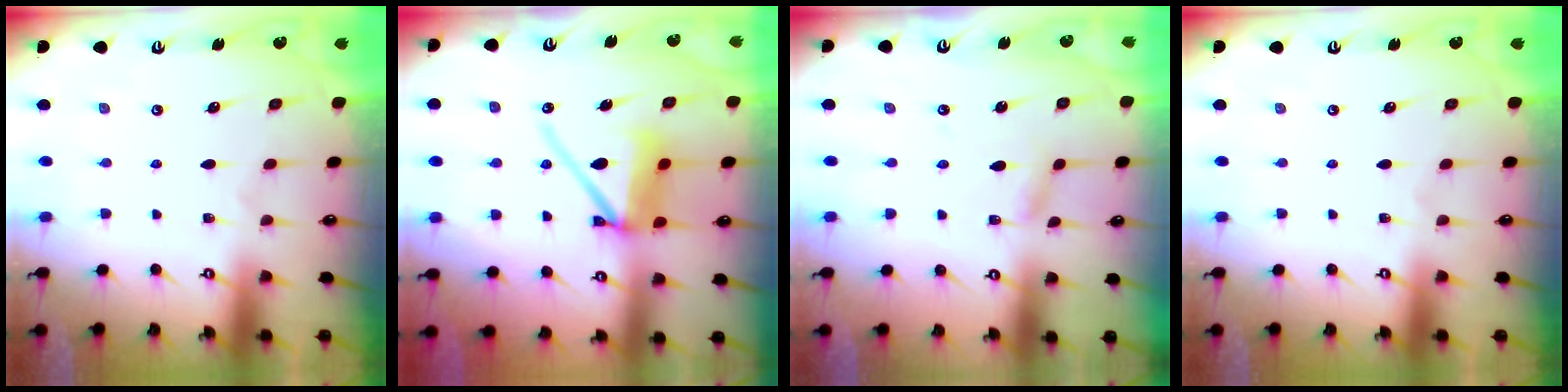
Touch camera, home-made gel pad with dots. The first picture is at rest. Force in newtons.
{"total": 11.5, "press": 11.4, "slide": 1.6}
{"total": 2.3, "press": 2.3, "slide": 0.2}
{"total": 0.0}